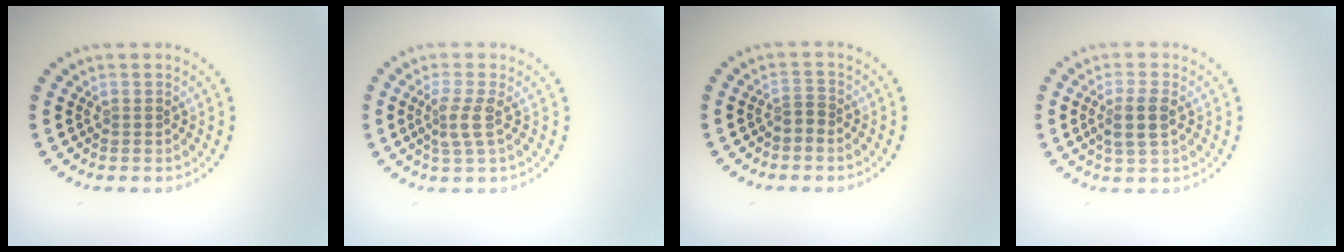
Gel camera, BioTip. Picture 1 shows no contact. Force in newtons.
{"total": 2.4, "press": 1.7, "slide": 1.6}
{"total": 1.3, "press": 1.0, "slide": 0.8}
{"total": 2.7, "press": 2.5, "slide": 0.9}